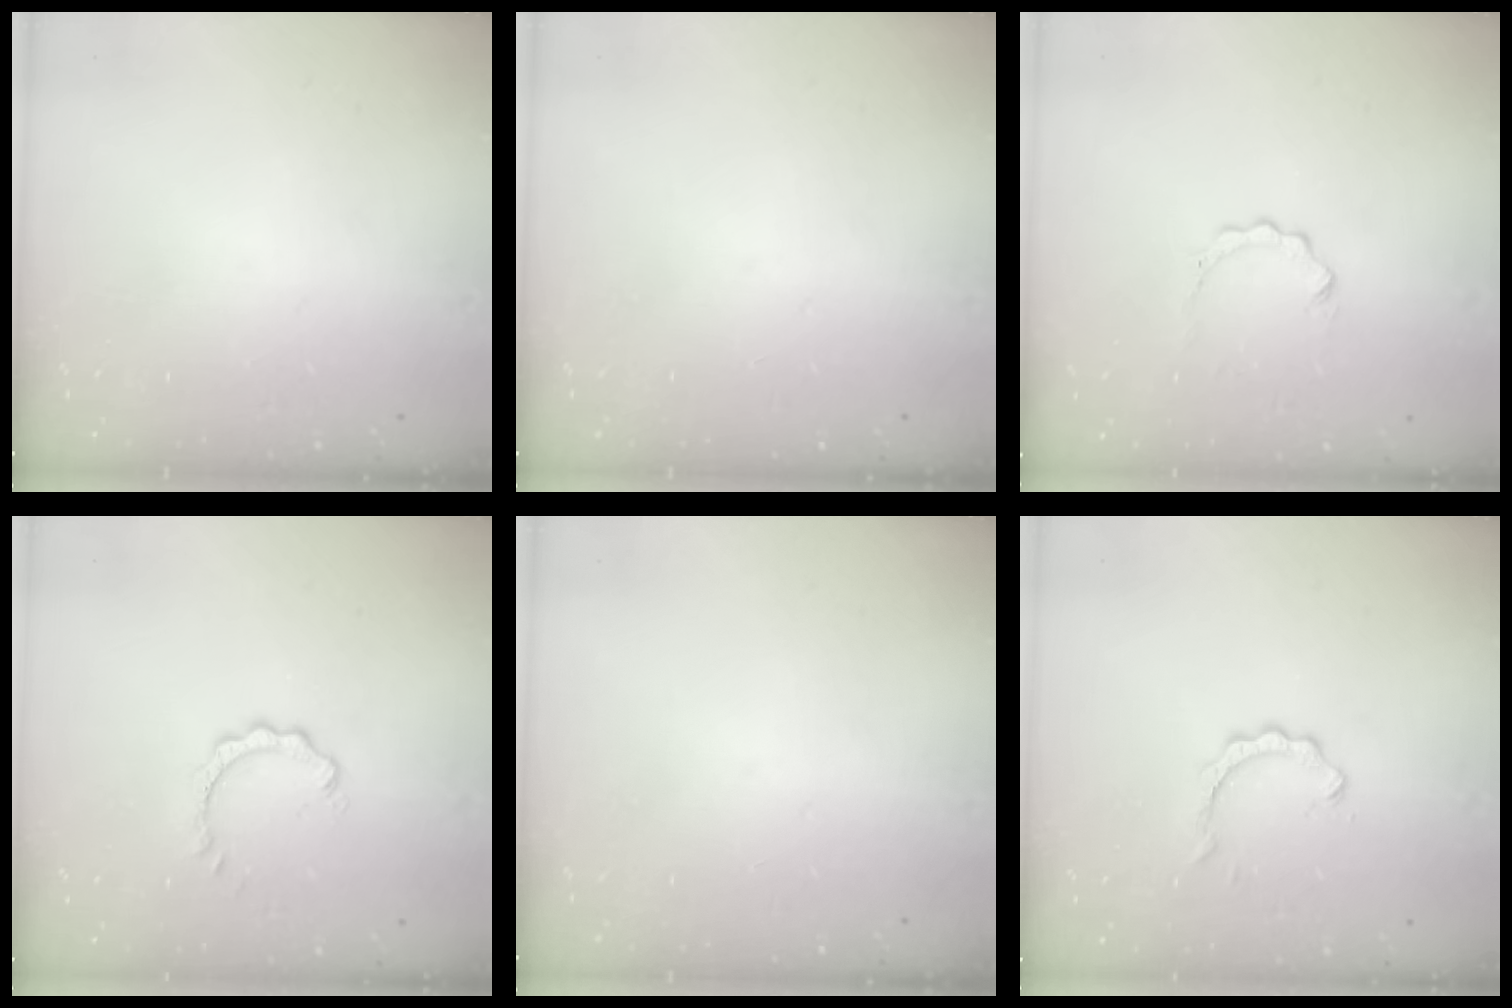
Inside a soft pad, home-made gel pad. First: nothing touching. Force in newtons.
{"total": 0.0}
{"total": 2.8, "press": 2.8, "slide": 0.2}
{"total": 1.9, "press": 1.9, "slide": 0.2}
{"total": 0.0}
{"total": 2.8, "press": 2.8, "slide": 0.4}